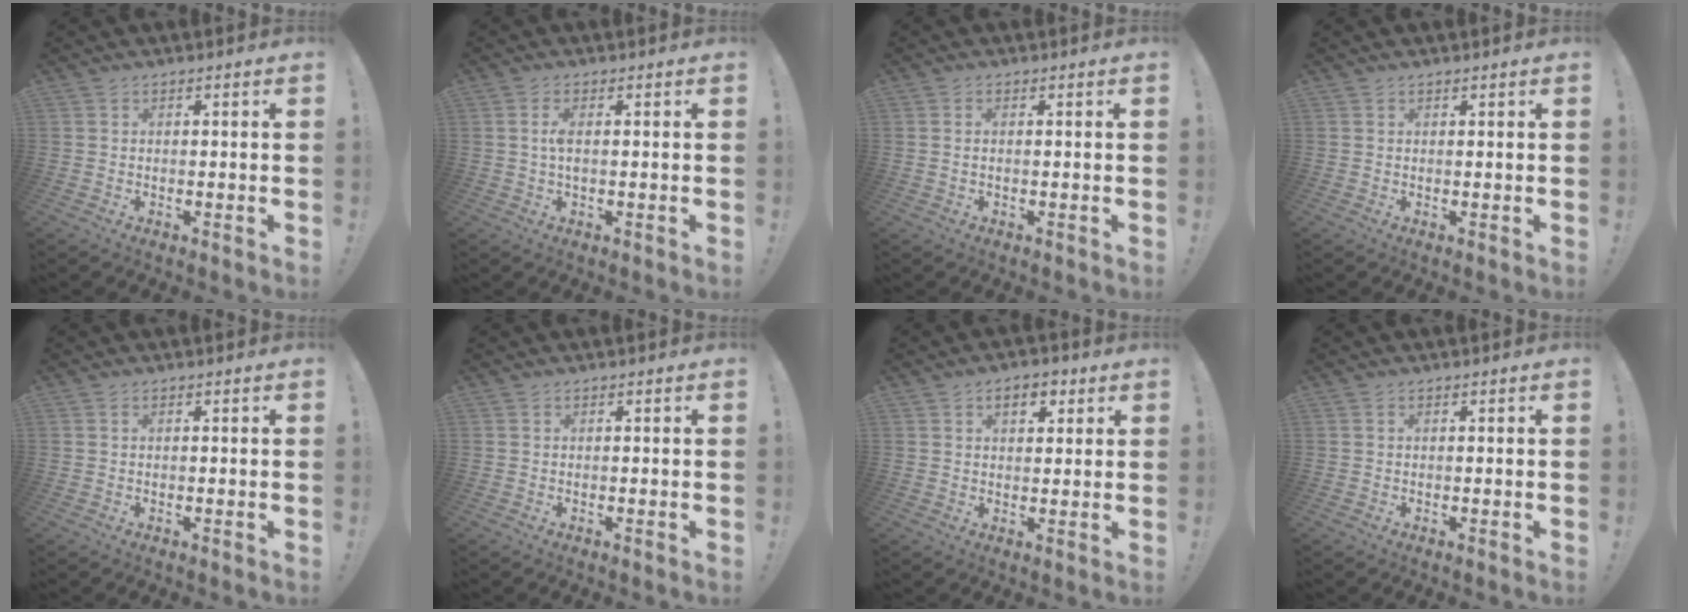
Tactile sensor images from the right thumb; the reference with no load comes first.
{"total": 3.5, "force": [0.2, 0.9, 3.4], "torque": [-0.073, 0.001, 0.001]}
{"total": 1.2, "force": [0.1, -0.1, 1.2], "torque": [-0.024, -0.001, 0.002]}
{"total": 0.7, "force": [0.7, 0.1, -0.1], "torque": [0.009, -0.003, 0.012]}
{"total": 0.0}
{"total": 0.0}
{"total": 5.7, "force": [2.5, 3.5, 3.7], "torque": [-0.049, 0.002, 0.041]}
{"total": 0.0}